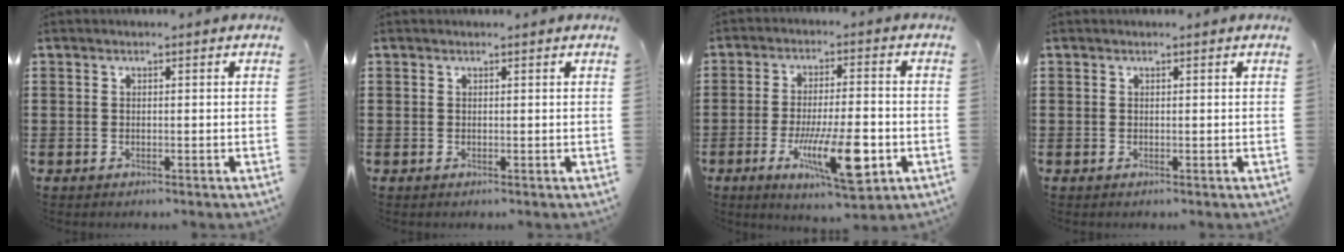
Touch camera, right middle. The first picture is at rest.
{"total": 0.0}
{"total": 11.8, "force": [-4.1, 3.4, 10.5], "torque": [-0.187, -0.007, -0.069]}
{"total": 0.0}